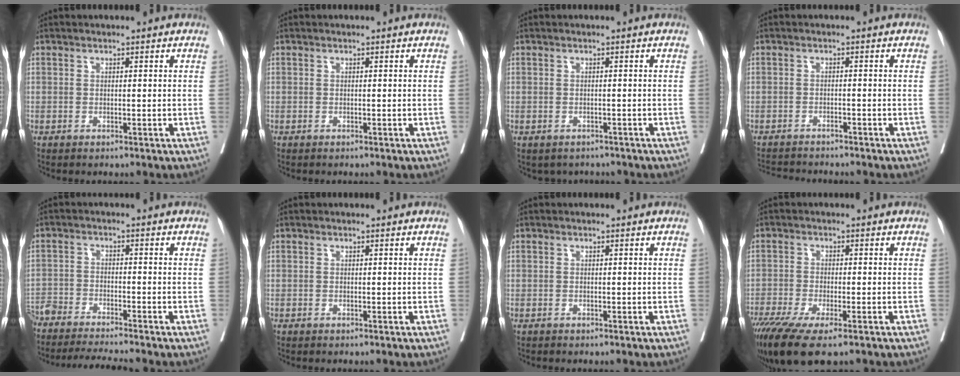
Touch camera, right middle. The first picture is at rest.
{"total": 0.0}
{"total": 2.9, "force": [-2.5, 1.5, 0.4], "torque": [0.000, 0.006, -0.030]}
{"total": 6.2, "force": [-5.9, 0.6, 1.7], "torque": [-0.018, -0.005, -0.090]}
{"total": 11.6, "force": [-10.8, -0.2, 4.2], "torque": [-0.060, -0.007, -0.176]}
{"total": 0.0}
{"total": 0.0}
{"total": 9.7, "force": [-6.7, 2.0, 6.7], "torque": [-0.111, -0.022, -0.112]}